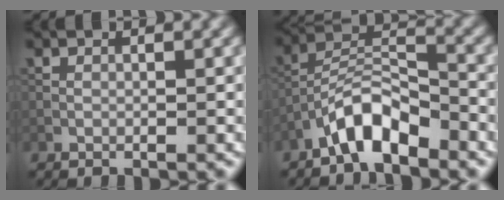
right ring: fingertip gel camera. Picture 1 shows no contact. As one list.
[{"total": 5.5, "force": [-3.9, 1.8, 3.4], "torque": [-0.056, 0.015, -0.076]}]